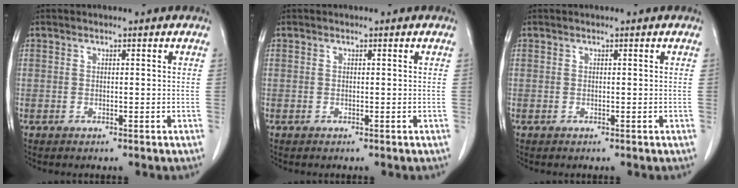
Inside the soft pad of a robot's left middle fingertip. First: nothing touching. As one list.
[{"total": 0.0}, {"total": 0.0}]